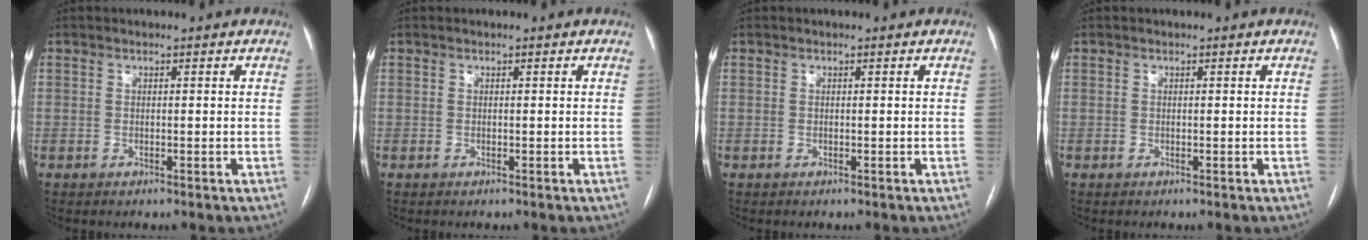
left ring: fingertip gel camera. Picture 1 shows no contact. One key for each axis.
{"total": 0.0}
{"total": 0.0}
{"total": 0.0}